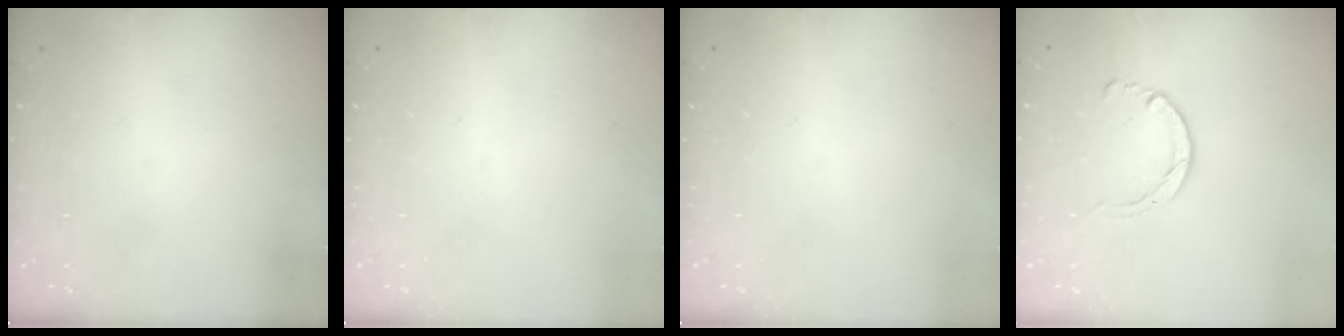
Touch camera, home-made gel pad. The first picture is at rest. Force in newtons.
{"total": 0.0}
{"total": 0.0}
{"total": 2.9, "press": 2.8, "slide": 0.4}